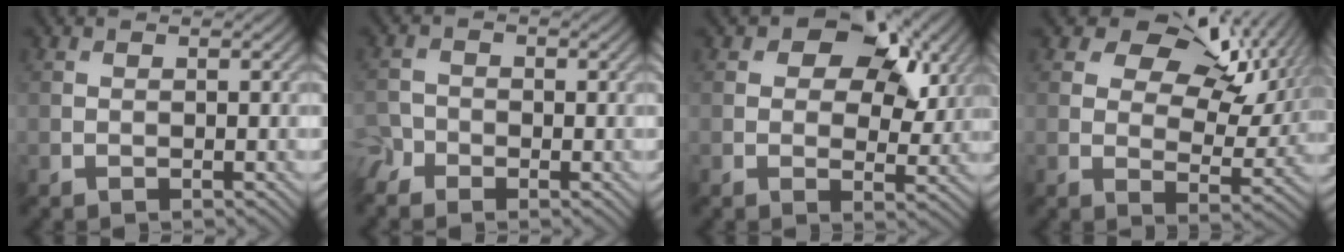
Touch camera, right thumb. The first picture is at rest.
{"total": 2.4, "force": [-1.9, 1.5, 0.4], "torque": [-0.012, -0.002, -0.049]}
{"total": 10.8, "force": [5.0, 6.6, 6.9], "torque": [-0.095, 0.005, 0.074]}
{"total": 13.2, "force": [6.2, 7.6, 8.8], "torque": [-0.138, 0.012, 0.085]}